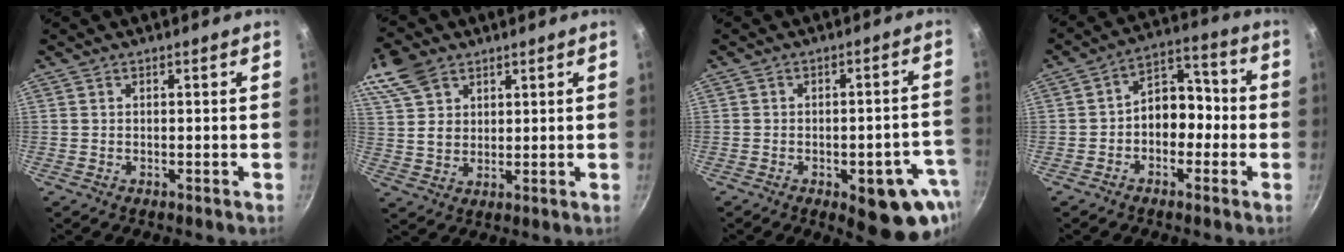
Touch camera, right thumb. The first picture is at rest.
{"total": 10.4, "force": [5.9, 7.0, 4.9], "torque": [-0.081, -0.010, 0.116]}
{"total": 13.8, "force": [-5.7, 6.1, 11.0], "torque": [-0.079, 0.022, -0.067]}
{"total": 9.0, "force": [-1.8, 6.6, 5.8], "torque": [-0.031, 0.048, -0.042]}